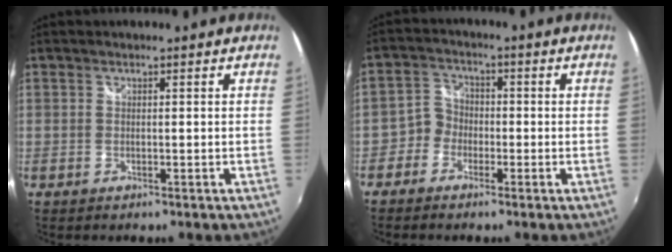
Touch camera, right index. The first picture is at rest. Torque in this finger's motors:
{"motor_torque": [-0.45, 0.09, -0.53, -0.21]}